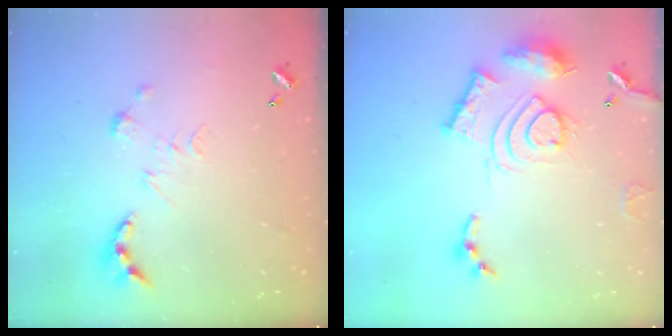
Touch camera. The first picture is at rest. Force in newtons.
{"total": 17.8, "press": 17.7, "slide": 1.5}